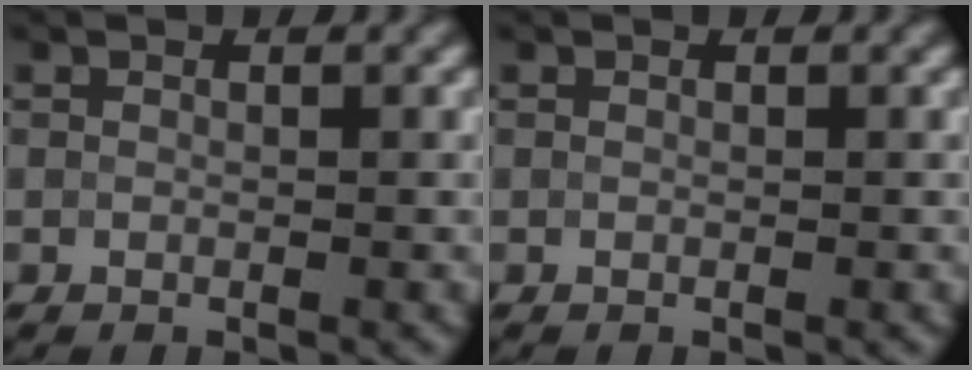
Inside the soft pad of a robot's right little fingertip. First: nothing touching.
{"total": 0.0}